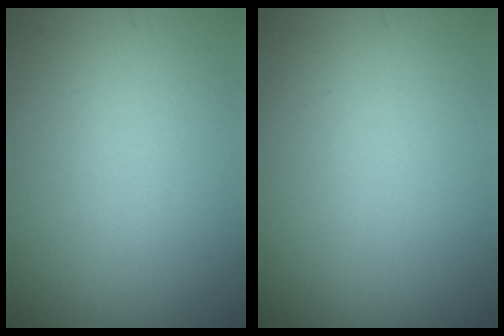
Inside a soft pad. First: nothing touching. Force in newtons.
{"total": 0.0}